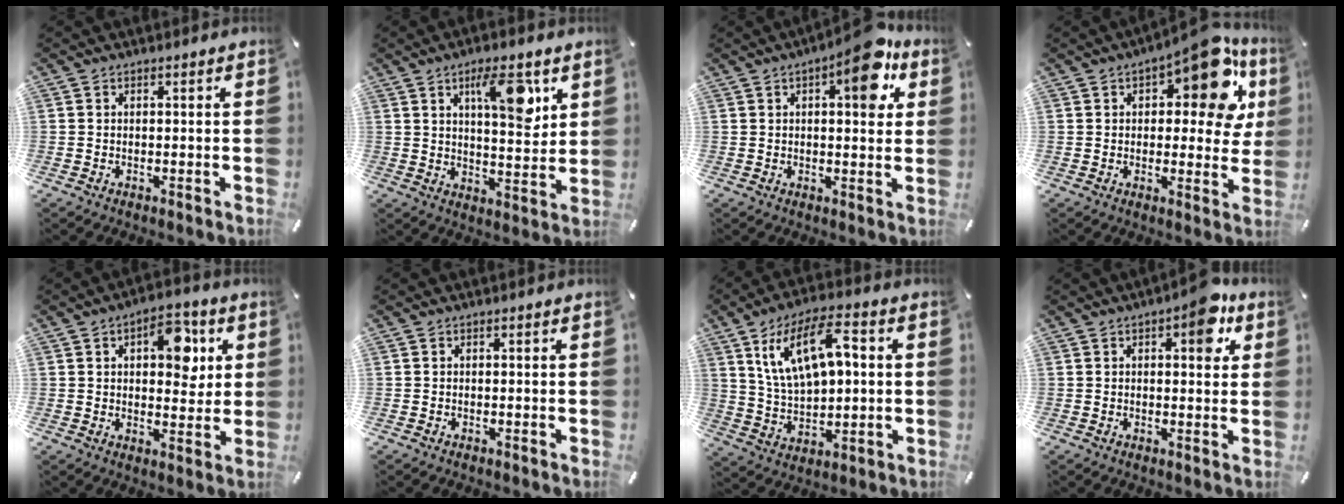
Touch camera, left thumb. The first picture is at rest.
{"total": 11.7, "force": [5.7, 4.2, 9.2], "torque": [-0.135, -0.025, 0.090]}
{"total": 10.8, "force": [4.9, 4.1, 8.7], "torque": [-0.107, -0.022, 0.073]}
{"total": 16.2, "force": [7.4, 7.4, 12.3], "torque": [-0.156, -0.040, 0.118]}
{"total": 10.7, "force": [3.6, 6.3, 7.9], "torque": [-0.097, -0.007, 0.056]}
{"total": 0.0}
{"total": 15.3, "force": [5.9, 8.4, 11.3], "torque": [-0.222, -0.003, 0.103]}
{"total": 8.7, "force": [3.5, 3.9, 6.9], "torque": [-0.074, -0.014, 0.049]}